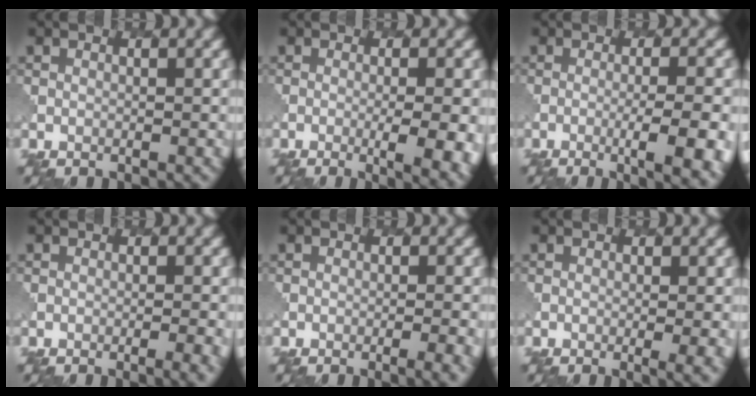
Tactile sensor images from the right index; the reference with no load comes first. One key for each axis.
{"total": 5.8, "fx": -1.4, "fy": 1.9, "fz": 5.3, "tx": -0.062, "ty": 0.003, "tz": -0.013}
{"total": 6.8, "fx": -2.7, "fy": 1.9, "fz": 6.0, "tx": -0.071, "ty": 0.002, "tz": -0.028}
{"total": 3.2, "fx": -1.4, "fy": 1.0, "fz": 2.7, "tx": -0.016, "ty": 0.009, "tz": -0.019}
{"total": 3.5, "fx": -1.6, "fy": 1.1, "fz": 2.9, "tx": -0.016, "ty": 0.012, "tz": -0.021}
{"total": 3.9, "fx": -0.7, "fy": 1.5, "fz": 3.5, "tx": -0.030, "ty": -0.001, "tz": -0.007}